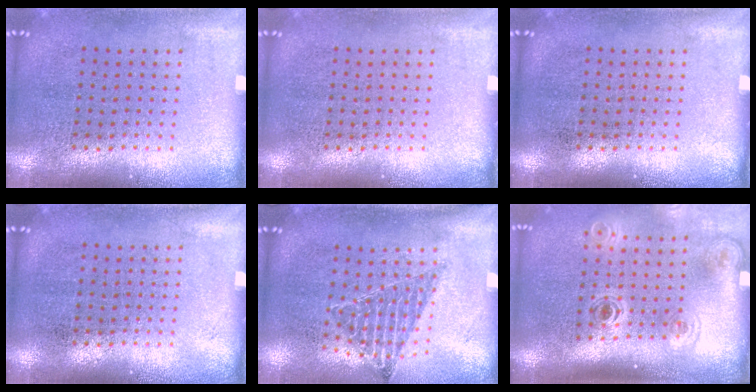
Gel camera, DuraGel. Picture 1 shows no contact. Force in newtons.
{"total": 0.0}
{"total": 0.0}
{"total": 0.0}
{"total": 0.9, "press": 0.8, "slide": 0.2}
{"total": 1.8, "press": 1.2, "slide": 1.4}